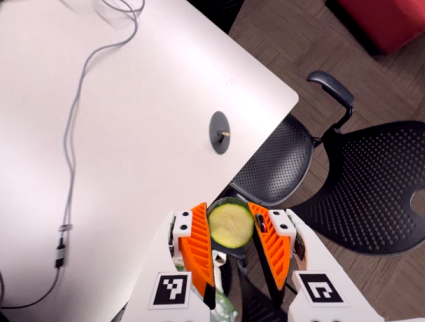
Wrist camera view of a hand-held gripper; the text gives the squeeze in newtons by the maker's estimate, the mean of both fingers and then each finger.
{"total": 11.1, "left": 10.9, "right": 11.2}